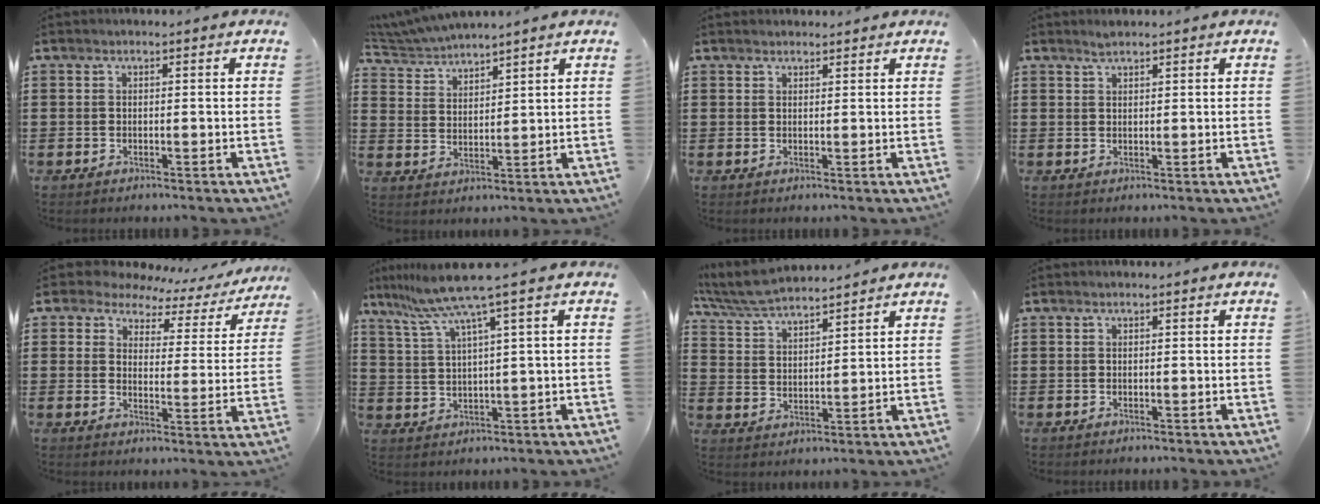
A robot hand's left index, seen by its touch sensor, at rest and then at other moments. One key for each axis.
{"total": 4.9, "fx": 4.9, "fy": 0.1, "fz": 0.5, "tx": -0.029, "ty": -0.016, "tz": 0.090}
{"total": 1.1, "fx": 1.0, "fy": 0.2, "fz": 0.0, "tx": -0.003, "ty": 0.000, "tz": 0.021}
{"total": 1.4, "fx": 1.2, "fy": 0.2, "fz": 0.5, "tx": -0.012, "ty": 0.000, "tz": 0.024}
{"total": 4.8, "fx": 3.9, "fy": 2.5, "fz": 1.2, "tx": -0.042, "ty": -0.018, "tz": 0.063}
{"total": 8.2, "fx": 5.6, "fy": -1.4, "fz": 5.9, "tx": -0.141, "ty": -0.040, "tz": 0.089}
{"total": 6.4, "fx": 6.0, "fy": 0.7, "fz": 2.1, "tx": -0.064, "ty": -0.021, "tz": 0.109}
{"total": 0.0}